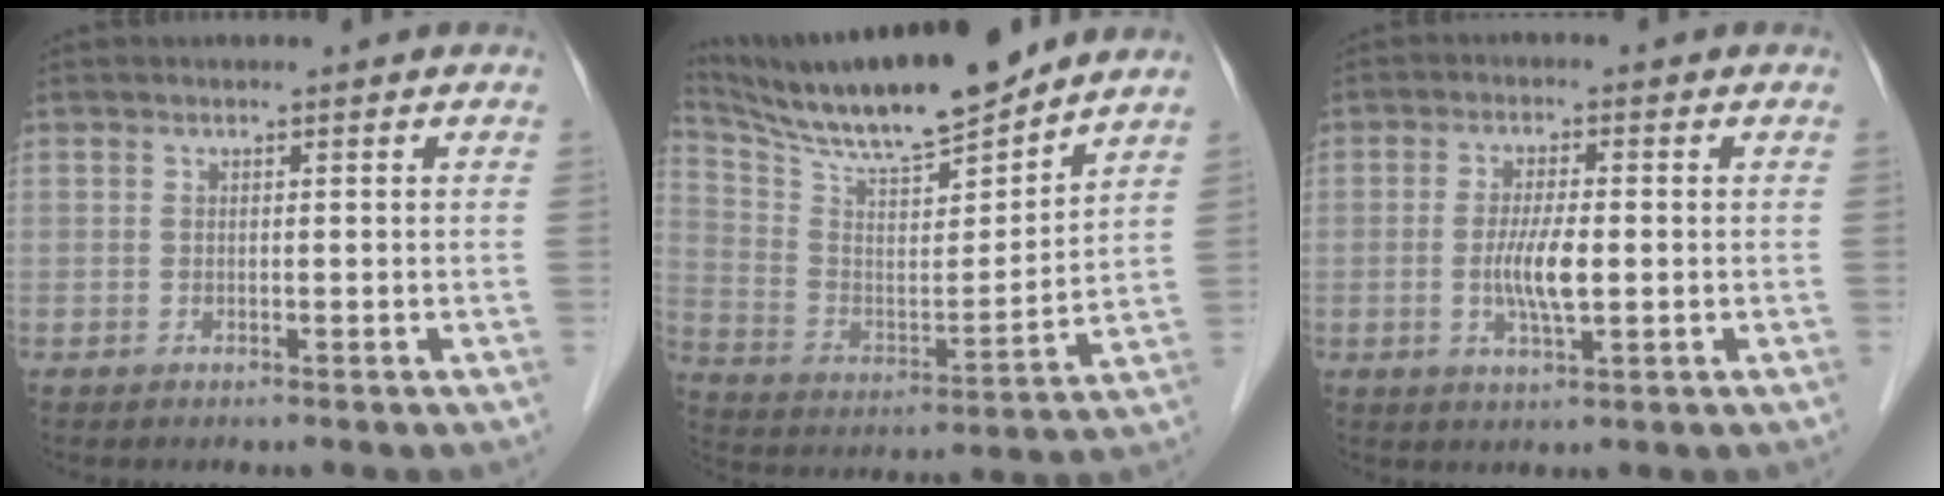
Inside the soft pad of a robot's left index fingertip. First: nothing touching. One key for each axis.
{"total": 19.7, "fx": 17.2, "fy": 1.9, "fz": 9.2, "tx": -0.175, "ty": -0.008, "tz": 0.299}
{"total": 5.3, "fx": -0.7, "fy": 0.9, "fz": 5.1, "tx": -0.107, "ty": -0.008, "tz": -0.011}